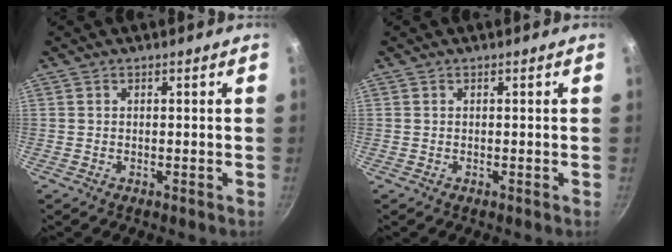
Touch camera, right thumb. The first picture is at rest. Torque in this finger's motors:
{"motor_torque": [0.08, 0.12, 0.05, -0.05, 0.00]}